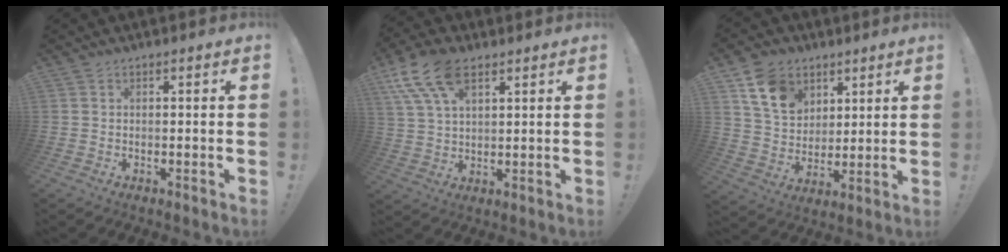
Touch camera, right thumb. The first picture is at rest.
{"total": 12.4, "force": [6.6, 6.4, 8.3], "torque": [-0.159, -0.012, 0.125]}
{"total": 13.4, "force": [7.2, 9.6, 5.9], "torque": [-0.109, -0.024, 0.146]}